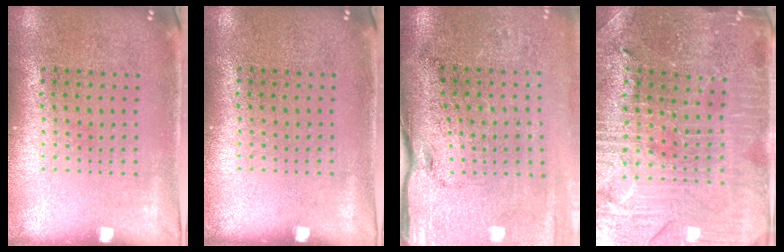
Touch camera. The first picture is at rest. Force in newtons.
{"total": 0.0}
{"total": 4.6, "press": 3.8, "slide": 2.5}
{"total": 3.4, "press": 3.3, "slide": 0.6}